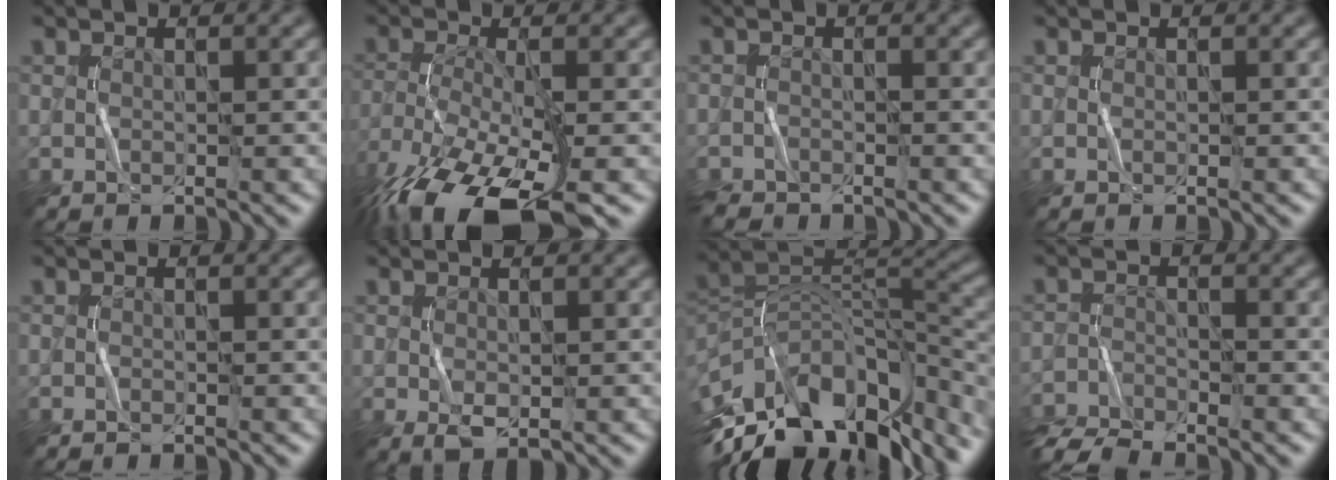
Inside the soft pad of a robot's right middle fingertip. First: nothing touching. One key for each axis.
{"total": 12.1, "fx": -8.2, "fy": 3.6, "fz": 8.1, "tx": -0.172, "ty": -0.025, "tz": -0.147}
{"total": 1.9, "fx": -1.9, "fy": 0.4, "fz": 0.2, "tx": -0.001, "ty": -0.004, "tz": -0.040}
{"total": 0.0}
{"total": 1.1, "fx": -1.1, "fy": 0.0, "fz": 0.3, "tx": -0.005, "ty": -0.001, "tz": -0.021}
{"total": 1.7, "fx": -0.4, "fy": 0.9, "fz": 1.3, "tx": -0.029, "ty": -0.007, "tz": -0.003}
{"total": 14.7, "fx": -8.7, "fy": 7.4, "fz": 9.3, "tx": -0.191, "ty": 0.007, "tz": -0.141}
{"total": 4.7, "fx": -4.5, "fy": 0.5, "fz": 1.2, "tx": -0.030, "ty": -0.015, "tz": -0.090}